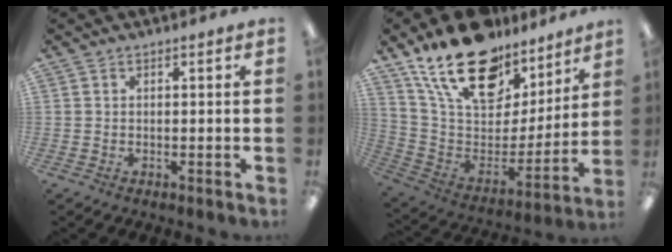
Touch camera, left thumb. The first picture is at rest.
{"total": 23.1, "force": [16.3, 11.7, 11.4], "torque": [-0.196, -0.098, 0.293]}